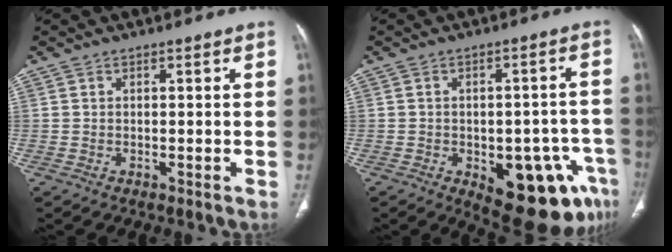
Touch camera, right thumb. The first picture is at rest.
{"total": 15.7, "force": [-6.7, 7.3, 12.1], "torque": [-0.110, 0.031, -0.070]}